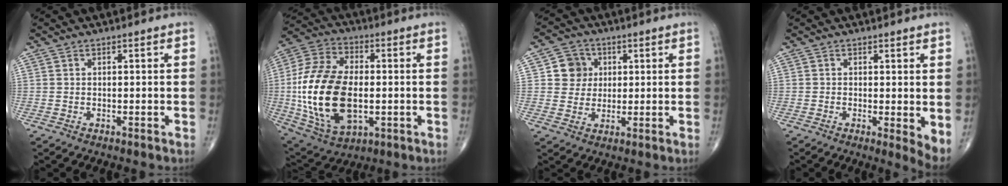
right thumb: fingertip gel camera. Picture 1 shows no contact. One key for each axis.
{"total": 22.9, "fx": -1.8, "fy": 13.2, "fz": 18.6, "tx": -0.373, "ty": 0.001, "tz": -0.021}
{"total": 6.2, "fx": 1.4, "fy": 5.8, "fz": 1.7, "tx": 0.006, "ty": 0.002, "tz": 0.020}
{"total": 3.7, "fx": 0.2, "fy": 0.9, "fz": 3.6, "tx": -0.053, "ty": -0.012, "tz": -0.002}